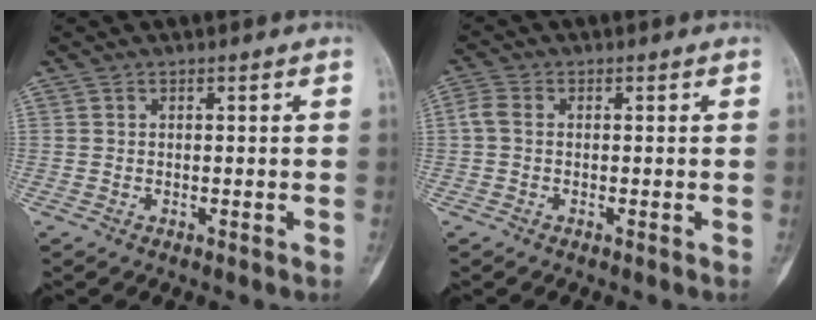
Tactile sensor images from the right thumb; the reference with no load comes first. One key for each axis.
{"total": 2.7, "fx": -0.4, "fy": 1.8, "fz": 1.9, "tx": -0.048, "ty": 0.005, "tz": -0.019}